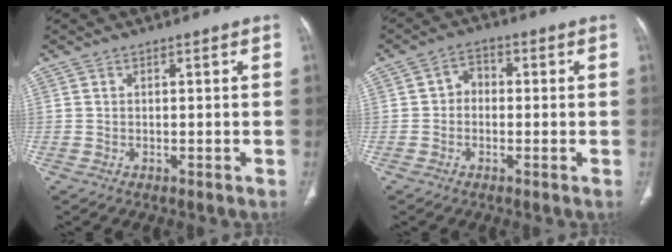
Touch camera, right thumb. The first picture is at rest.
{"total": 3.6, "force": [-0.3, 3.0, 2.1], "torque": [-0.015, 0.016, -0.018]}